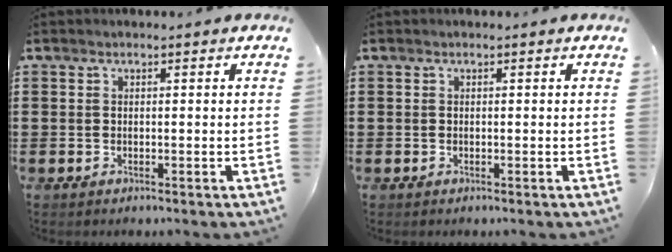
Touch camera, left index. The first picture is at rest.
{"total": 0.0}